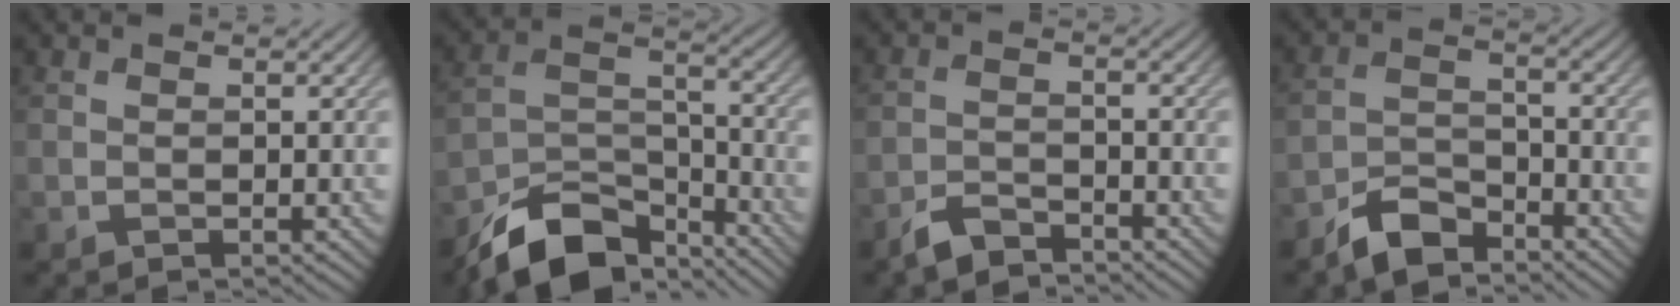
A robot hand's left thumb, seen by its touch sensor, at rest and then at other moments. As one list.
[{"total": 11.7, "force": [-9.2, 4.7, 5.6], "torque": [-0.101, -0.009, -0.168]}, {"total": 3.6, "force": [-3.3, 0.9, 1.4], "torque": [-0.029, -0.001, -0.070]}, {"total": 5.5, "force": [-4.6, 2.0, 2.3], "torque": [-0.044, -0.002, -0.100]}]